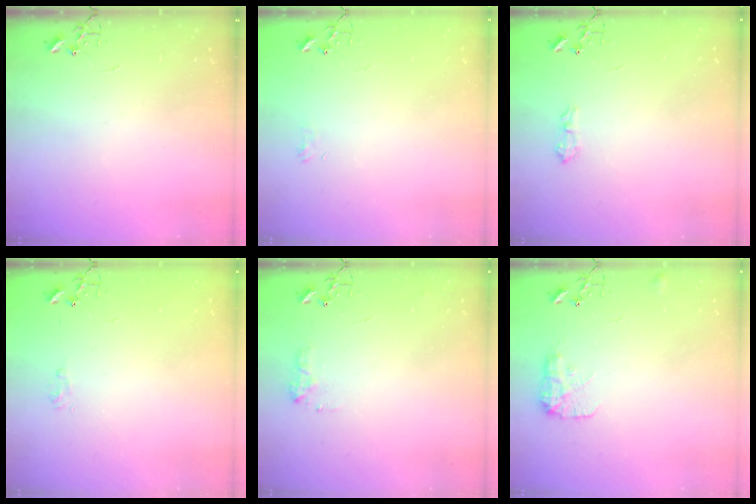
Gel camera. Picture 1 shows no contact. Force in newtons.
{"total": 5.1, "press": 5.1, "slide": 0.6}
{"total": 7.0, "press": 6.9, "slide": 0.9}
{"total": 5.6, "press": 5.6, "slide": 0.7}
{"total": 7.8, "press": 7.8, "slide": 0.1}
{"total": 9.5, "press": 9.5, "slide": 0.3}